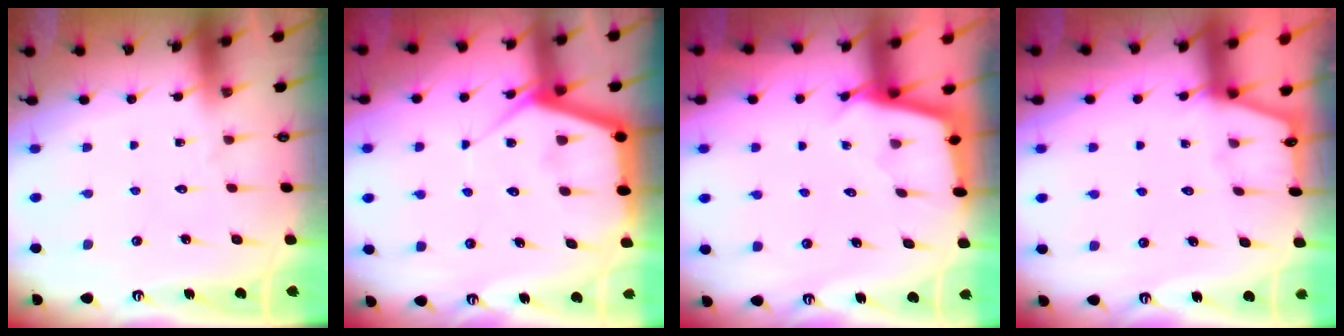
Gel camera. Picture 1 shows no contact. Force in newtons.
{"total": 8.2, "press": 8.2, "slide": 0.7}
{"total": 2.5, "press": 2.5, "slide": 0.1}
{"total": 2.1, "press": 2.1, "slide": 0.3}